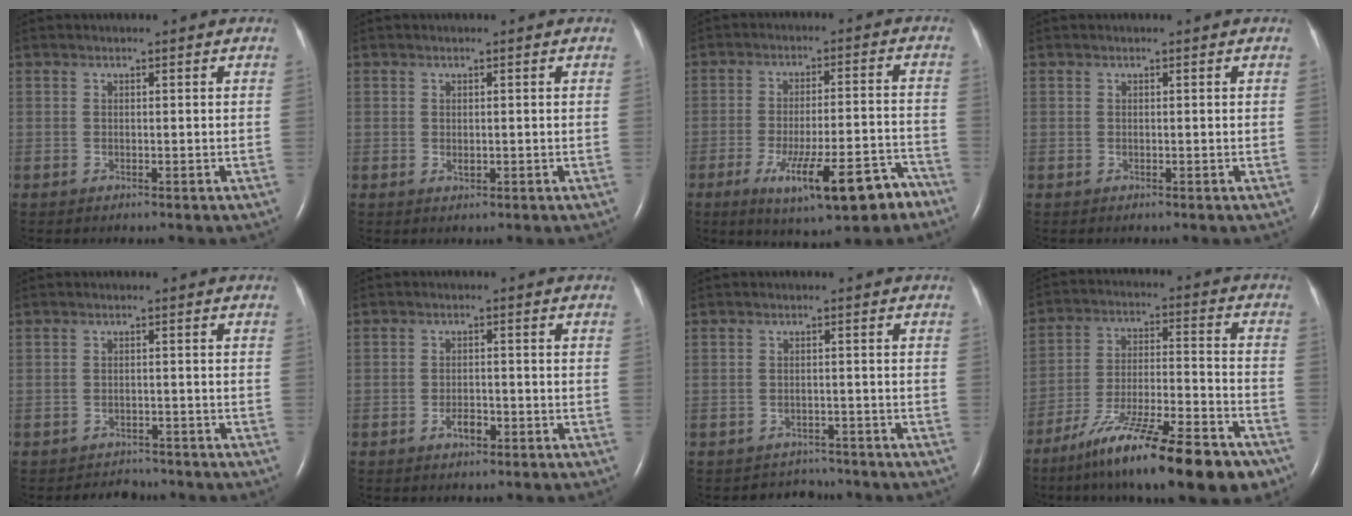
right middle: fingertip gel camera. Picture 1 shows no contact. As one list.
[{"total": 0.8, "force": [0.0, 0.5, 0.6], "torque": [-0.010, -0.001, 0.000]}, {"total": 13.3, "force": [-7.8, 2.6, 10.4], "torque": [-0.159, -0.001, -0.108]}, {"total": 0.0}, {"total": 3.1, "force": [-2.9, 1.1, -0.4], "torque": [0.000, 0.000, -0.043]}, {"total": 2.4, "force": [-1.3, 1.2, 1.6], "torque": [-0.028, 0.003, -0.022]}, {"total": 3.4, "force": [-3.0, 1.2, -0.8], "torque": [0.006, 0.010, -0.044]}, {"total": 21.0, "force": [-15.1, 3.2, 14.2], "torque": [-0.193, -0.010, -0.247]}]